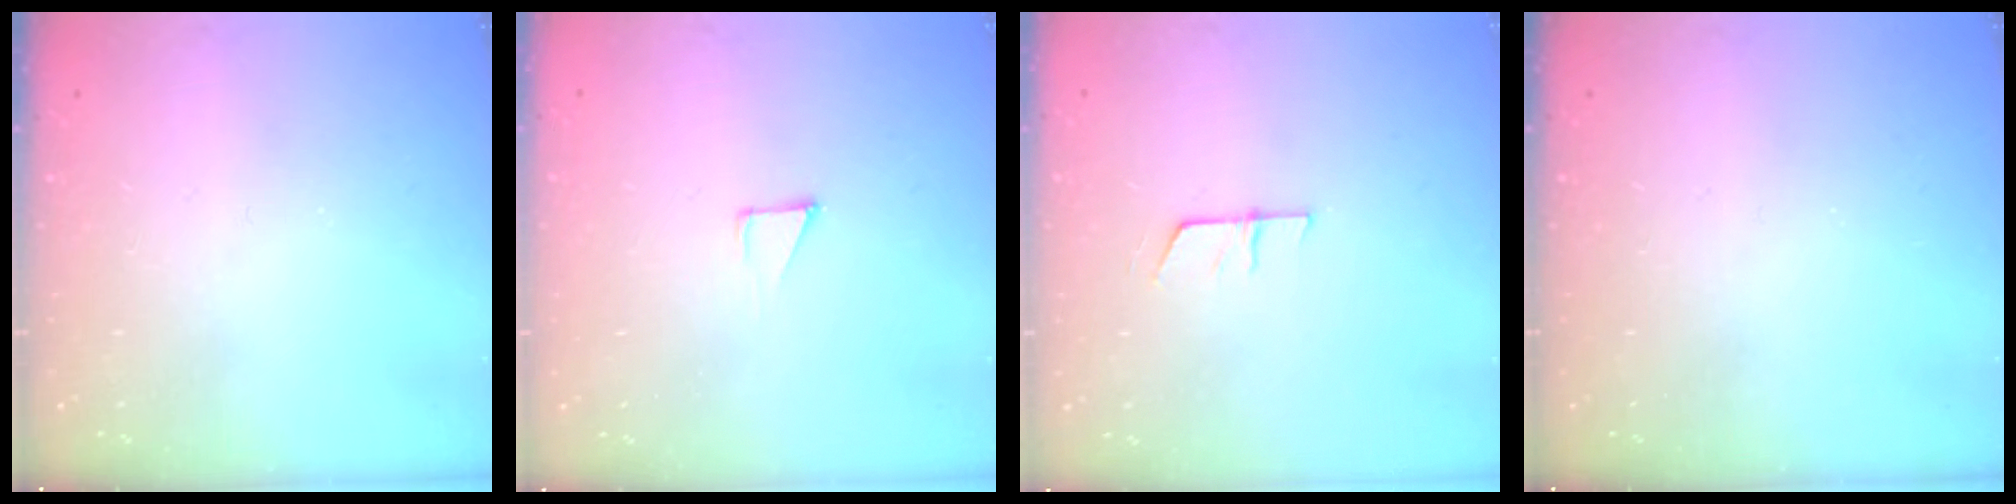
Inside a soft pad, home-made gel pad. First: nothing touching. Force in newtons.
{"total": 4.8, "press": 4.8, "slide": 0.2}
{"total": 5.4, "press": 5.4, "slide": 0.4}
{"total": 0.0}